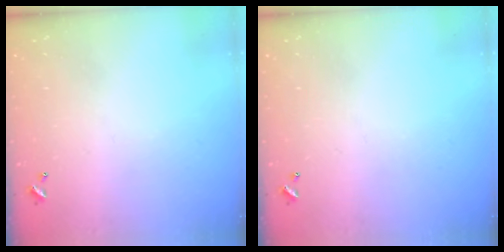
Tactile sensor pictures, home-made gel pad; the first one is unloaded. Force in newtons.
{"total": 0.0}